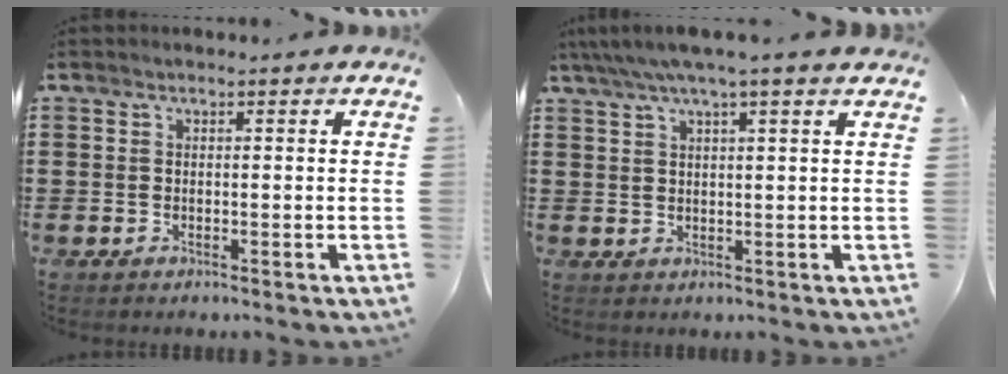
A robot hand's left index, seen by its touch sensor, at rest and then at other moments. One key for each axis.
{"total": 3.3, "fx": 2.4, "fy": 0.2, "fz": 2.3, "tx": -0.050, "ty": -0.004, "tz": 0.042}